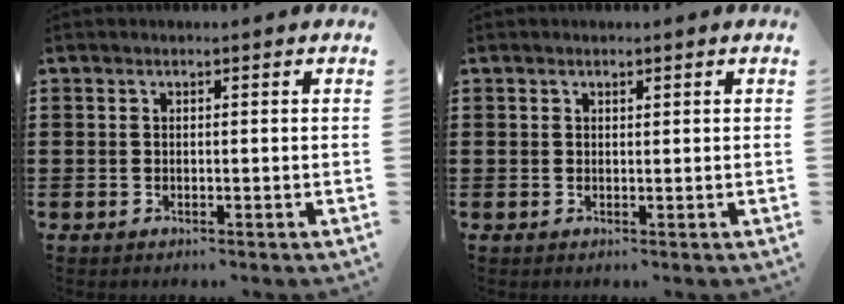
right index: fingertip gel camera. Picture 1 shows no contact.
{"total": 0.6, "force": [0.5, 0.3, 0.1], "torque": [-0.004, 0.003, 0.009]}